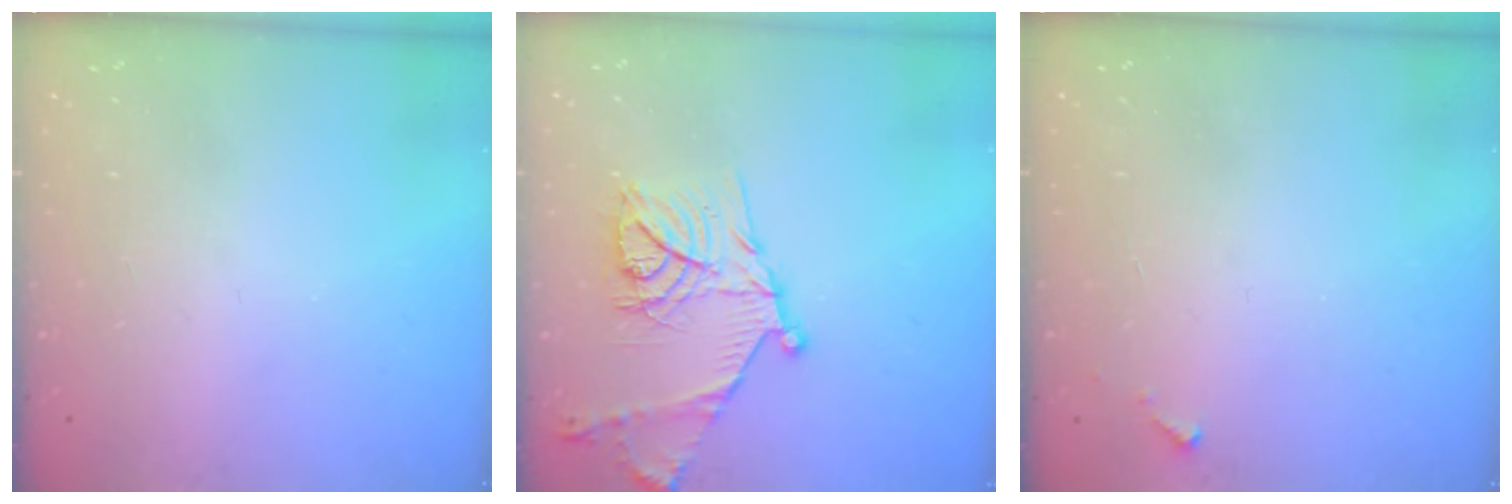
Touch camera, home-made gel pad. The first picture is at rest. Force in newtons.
{"total": 17.5, "press": 17.5, "slide": 1.2}
{"total": 2.8, "press": 2.8, "slide": 0.1}